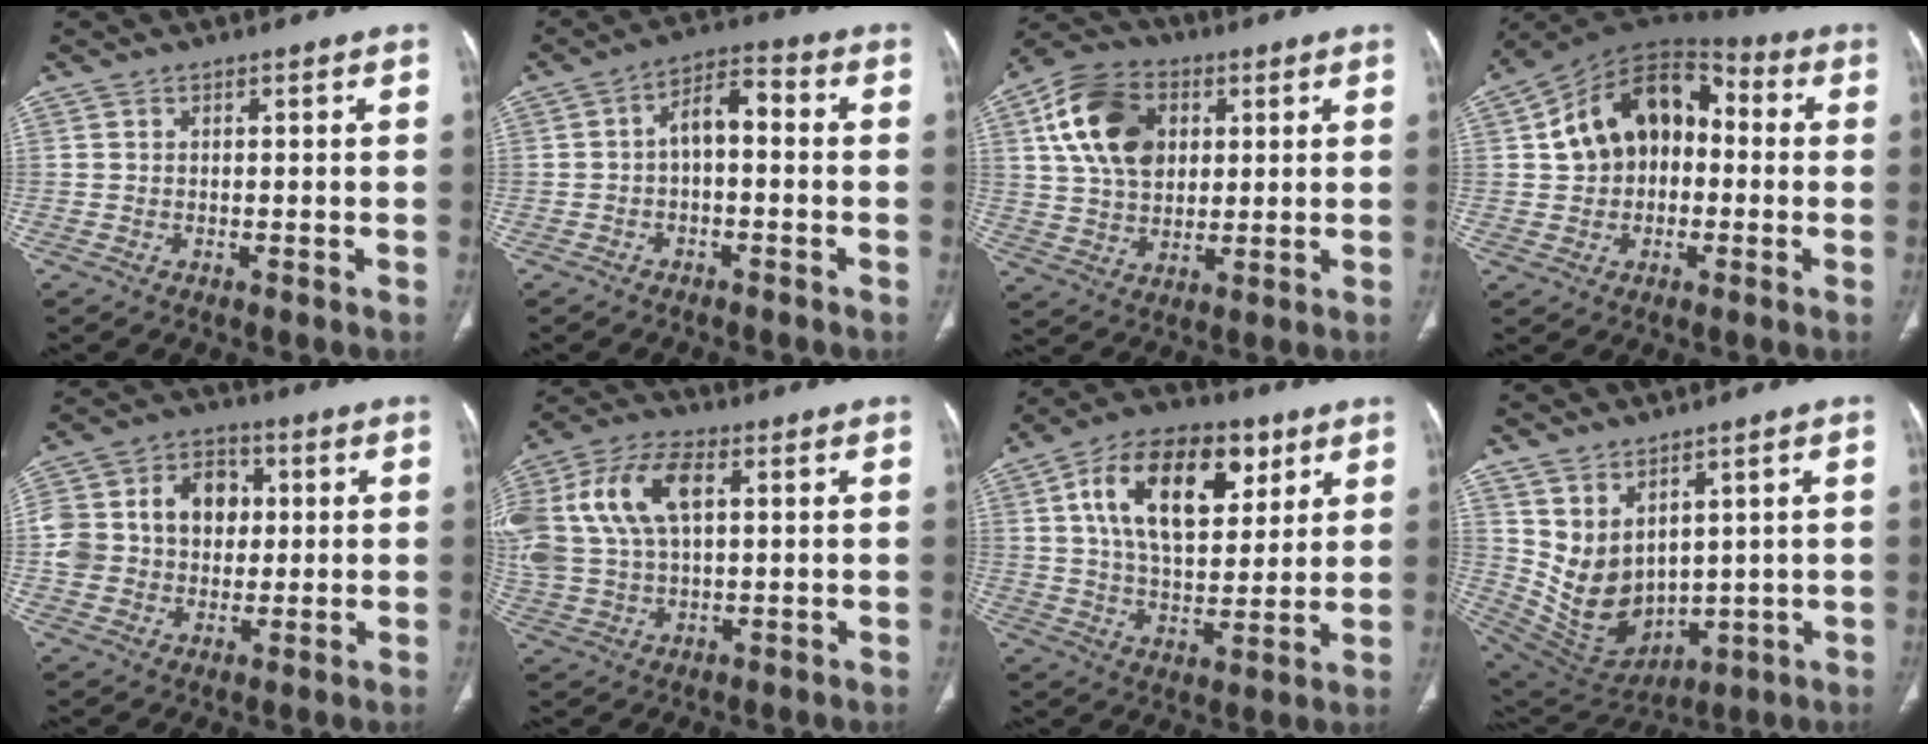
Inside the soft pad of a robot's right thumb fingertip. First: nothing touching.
{"total": 6.6, "force": [-0.5, 3.5, 5.6], "torque": [-0.084, 0.035, -0.020]}
{"total": 15.6, "force": [4.5, 11.1, 9.9], "torque": [-0.161, 0.003, 0.079]}
{"total": 16.3, "force": [1.2, 11.5, 11.5], "torque": [-0.154, 0.044, 0.008]}
{"total": 15.9, "force": [1.9, 12.8, 9.3], "torque": [-0.144, 0.027, 0.036]}
{"total": 19.6, "force": [5.1, 11.6, 15.0], "torque": [-0.343, 0.021, 0.094]}
{"total": 20.0, "force": [7.5, 11.2, 14.8], "torque": [-0.214, -0.015, 0.125]}
{"total": 10.8, "force": [4.0, 6.7, 7.5], "torque": [-0.112, -0.033, 0.112]}